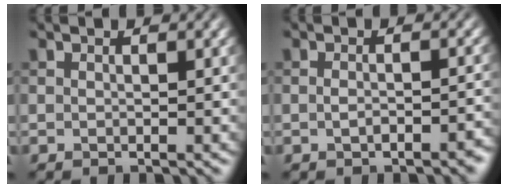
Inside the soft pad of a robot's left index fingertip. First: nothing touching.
{"total": 2.3, "force": [-1.0, 0.9, 1.8], "torque": [-0.032, 0.001, -0.012]}